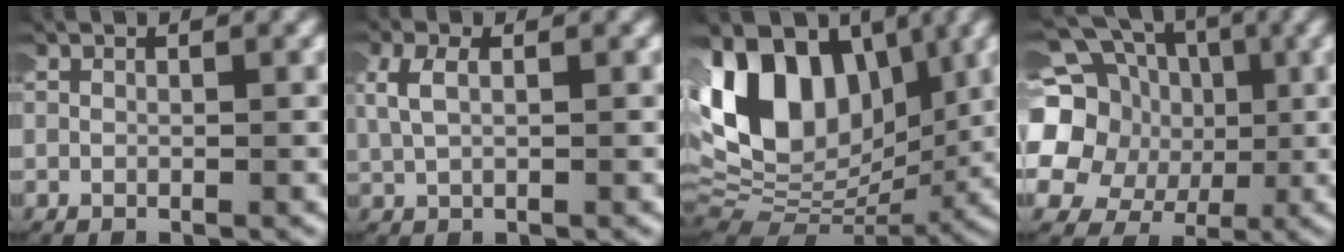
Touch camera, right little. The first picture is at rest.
{"total": 2.2, "force": [0.9, 1.0, 1.7], "torque": [-0.043, 0.006, 0.018]}
{"total": 15.4, "force": [4.0, 10.6, 10.4], "torque": [-0.223, -0.009, 0.067]}
{"total": 15.5, "force": [3.2, 13.4, 7.2], "torque": [-0.190, -0.010, 0.038]}